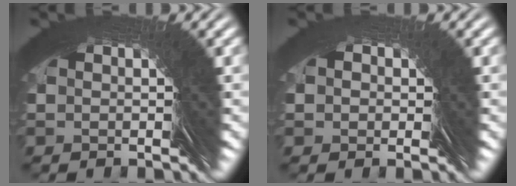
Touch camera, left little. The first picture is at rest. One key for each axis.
{"total": 2.9, "fx": 0.4, "fy": 2.7, "fz": 1.0, "tx": -0.018, "ty": 0.004, "tz": 0.000}